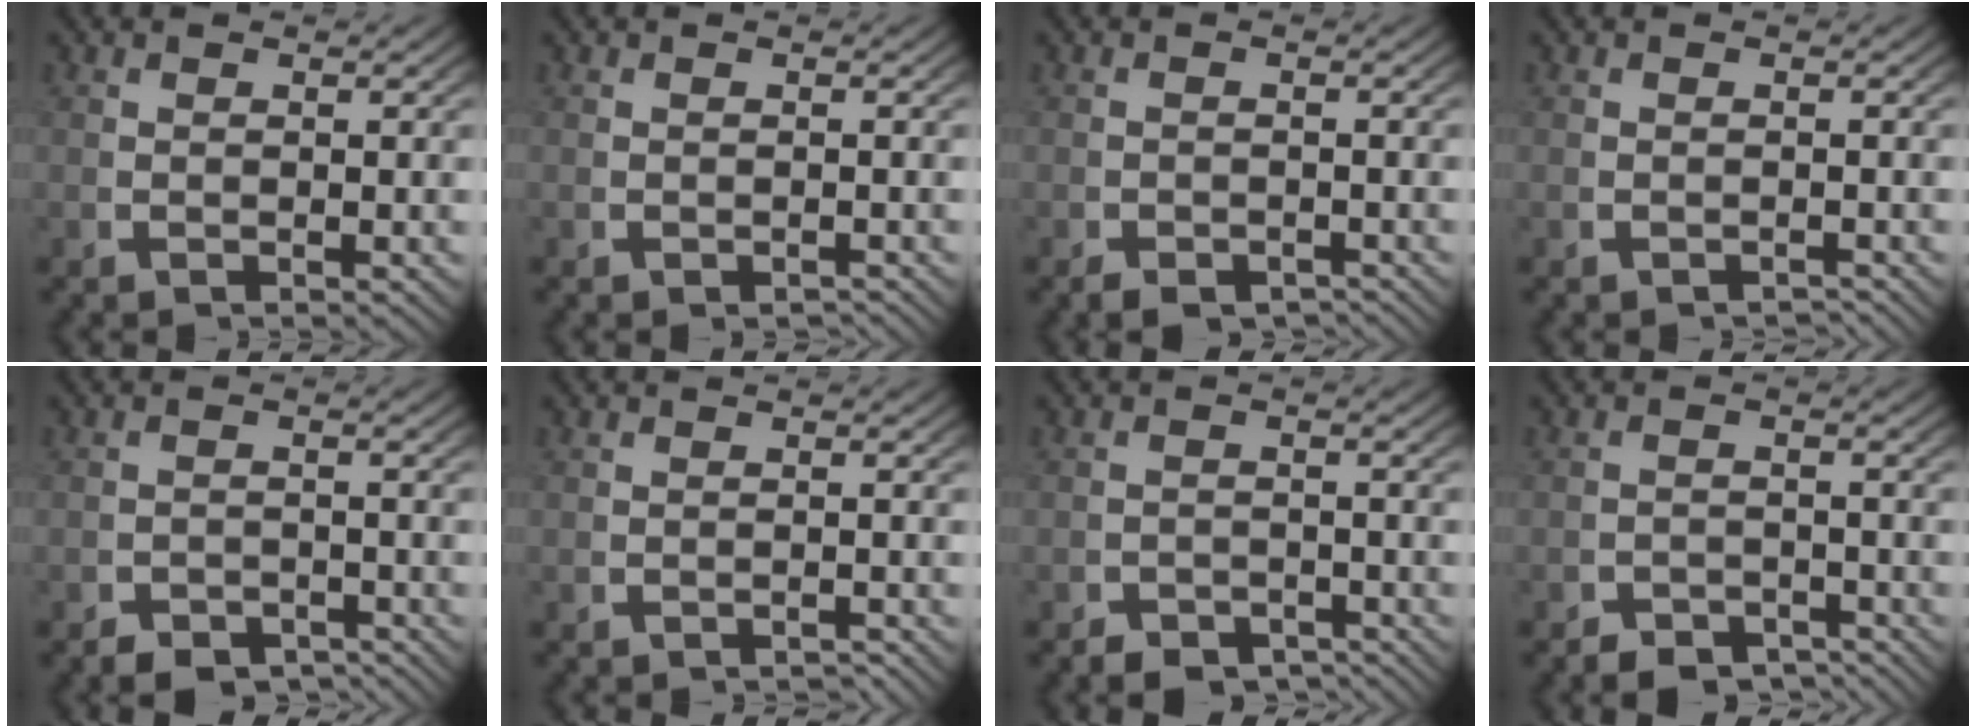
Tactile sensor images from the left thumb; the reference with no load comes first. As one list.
[{"total": 1.0, "force": [-0.9, 0.3, 0.3], "torque": [-0.002, -0.002, -0.013]}, {"total": 2.2, "force": [-2.0, 0.7, 0.5], "torque": [-0.003, -0.011, -0.032]}, {"total": 1.5, "force": [-1.4, 0.2, 0.1], "torque": [0.000, -0.002, -0.021]}, {"total": 3.1, "force": [-2.8, 1.0, 0.7], "torque": [0.002, -0.014, -0.047]}, {"total": 1.4, "force": [-1.3, 0.2, 0.2], "torque": [-0.001, -0.002, -0.020]}, {"total": 3.4, "force": [-3.1, 1.2, 0.8], "torque": [0.002, -0.017, -0.049]}, {"total": 3.4, "force": [-3.2, 1.1, 0.7], "torque": [0.001, -0.016, -0.052]}]